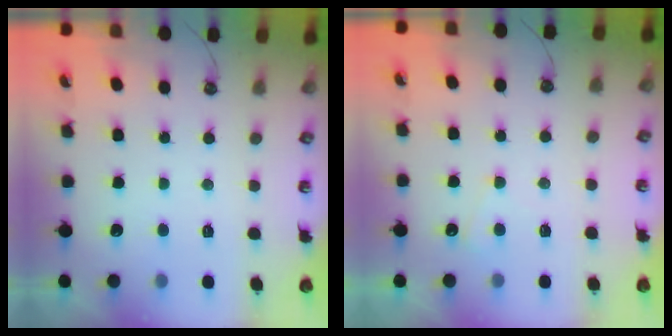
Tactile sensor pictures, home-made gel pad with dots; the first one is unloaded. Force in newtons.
{"total": 2.5, "press": 2.4, "slide": 0.4}